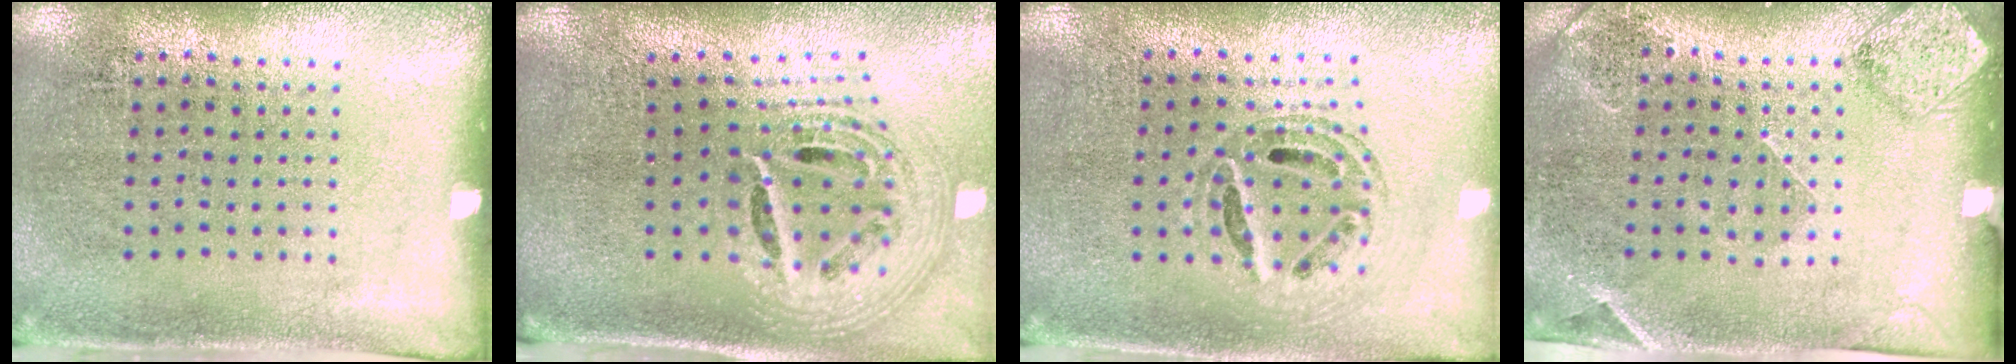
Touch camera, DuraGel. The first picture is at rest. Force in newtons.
{"total": 2.7, "press": 1.9, "slide": 1.9}
{"total": 0.7, "press": 0.7, "slide": 0.1}
{"total": 1.6, "press": 1.5, "slide": 0.5}